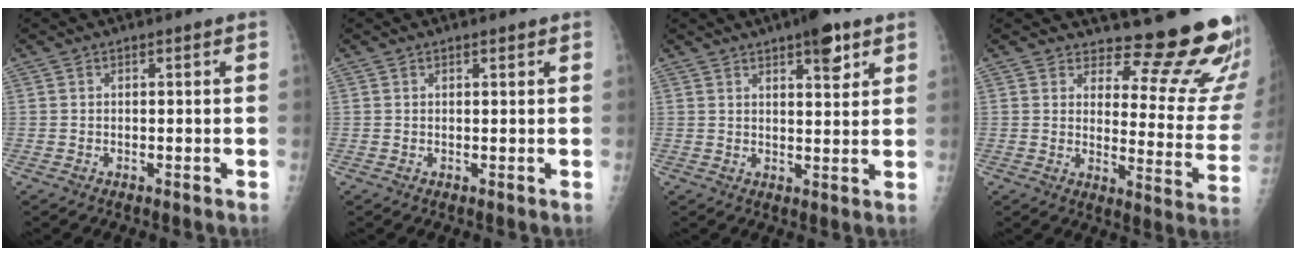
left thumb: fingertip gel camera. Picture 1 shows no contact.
{"total": 0.7, "force": [0.5, 0.3, 0.4], "torque": [-0.007, -0.003, 0.008]}
{"total": 6.9, "force": [4.2, 2.3, 5.0], "torque": [-0.055, -0.019, 0.056]}
{"total": 15.6, "force": [14.2, 3.6, 5.3], "torque": [-0.023, -0.163, 0.162]}